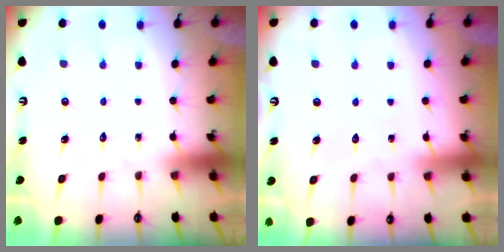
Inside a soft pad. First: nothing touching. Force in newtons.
{"total": 3.4, "press": 3.4, "slide": 0.5}